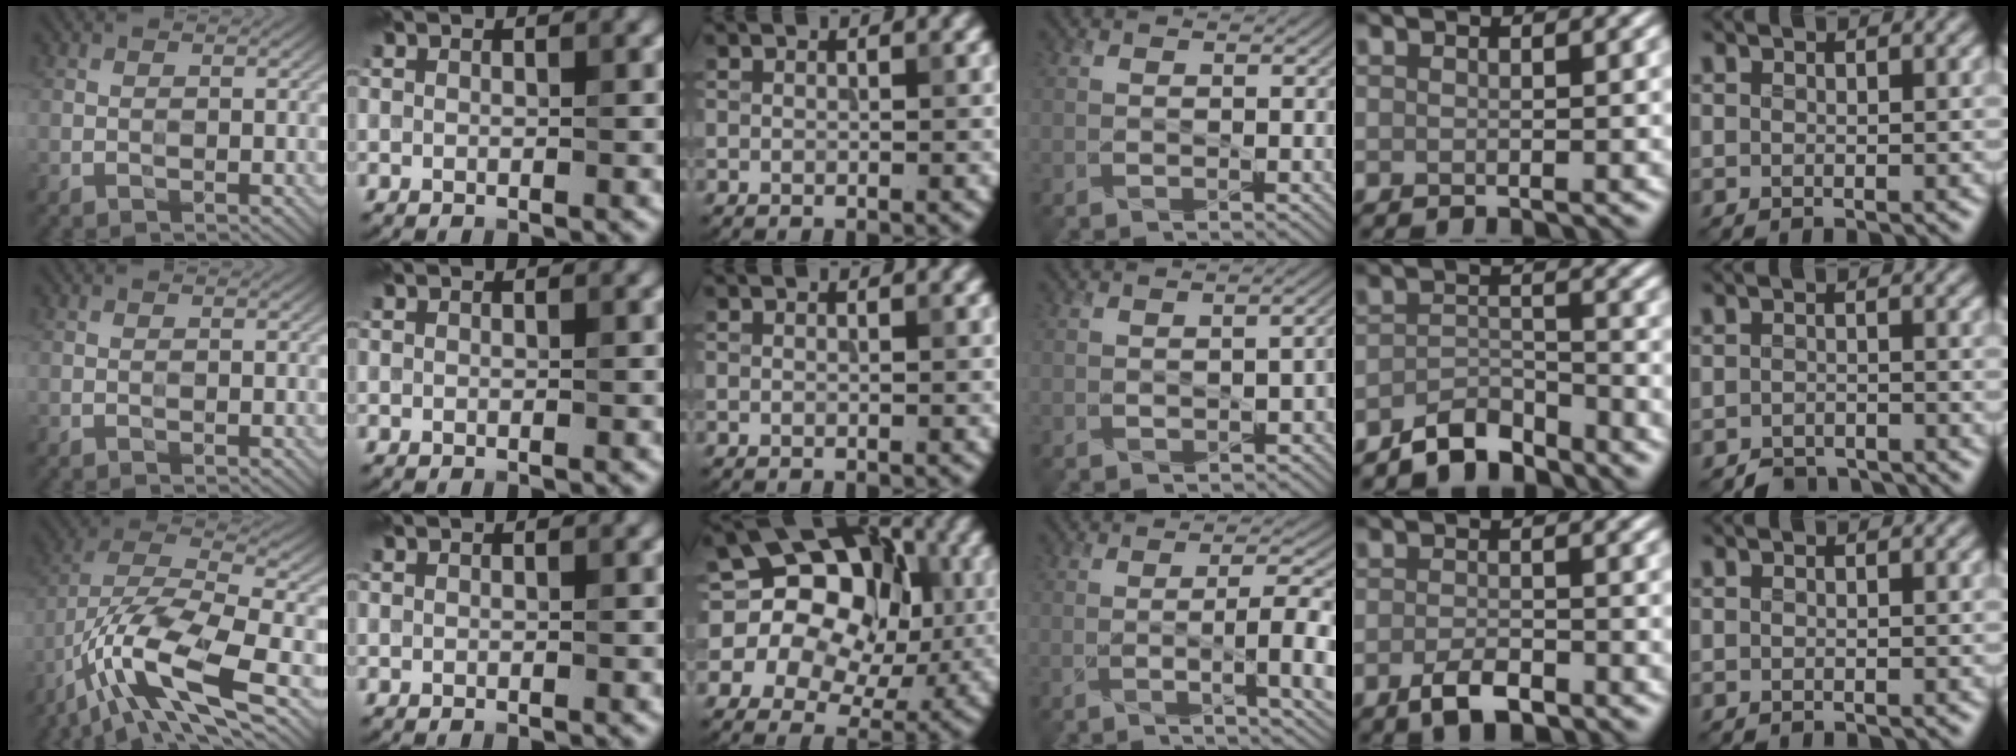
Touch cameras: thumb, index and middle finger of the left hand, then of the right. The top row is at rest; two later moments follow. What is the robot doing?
{"motion": "wipe", "object": "bowl"}